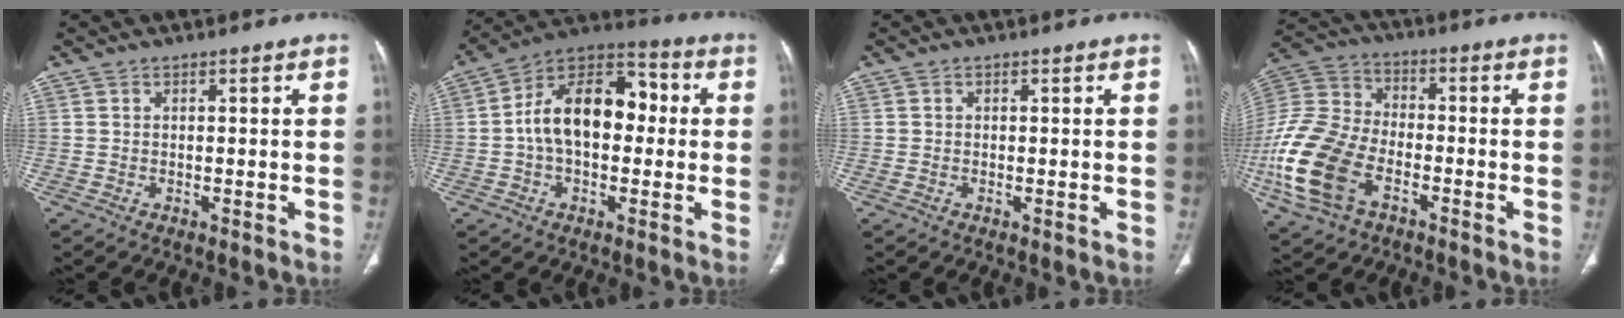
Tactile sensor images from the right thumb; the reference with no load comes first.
{"total": 16.4, "force": [0.7, 10.3, 12.8], "torque": [-0.188, 0.045, -0.001]}
{"total": 0.7, "force": [-0.1, 0.4, 0.6], "torque": [-0.012, -0.002, -0.002]}
{"total": 19.3, "force": [-7.1, 11.8, 13.5], "torque": [-0.306, 0.021, -0.138]}